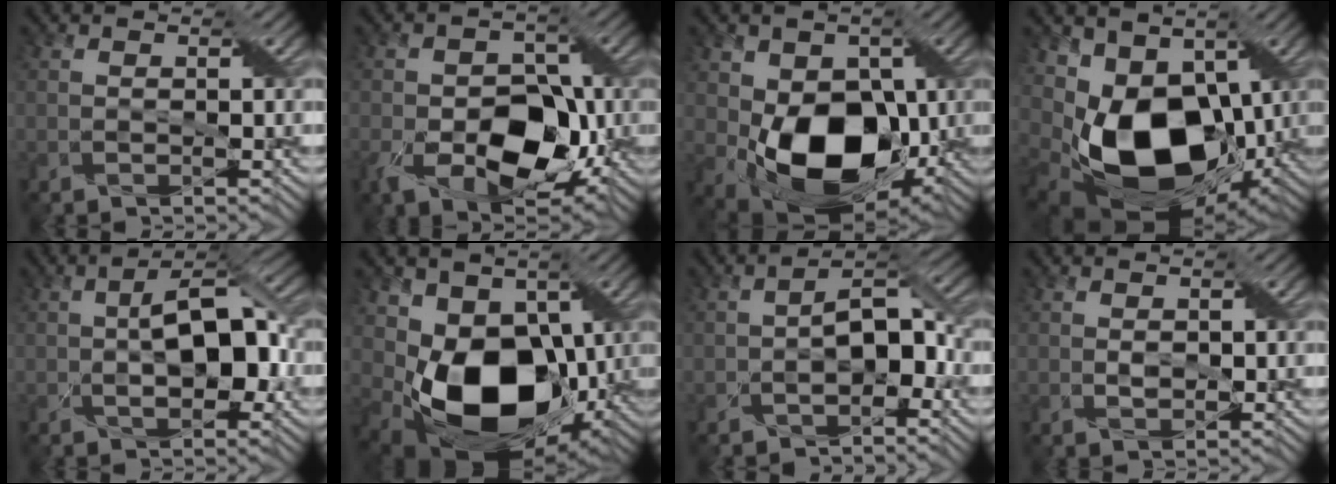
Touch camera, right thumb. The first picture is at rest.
{"total": 12.1, "force": [-3.5, 7.8, 8.5], "torque": [-0.149, -0.028, -0.054]}
{"total": 13.5, "force": [-1.1, 9.4, 9.6], "torque": [-0.168, -0.027, -0.019]}
{"total": 16.4, "force": [-0.2, 11.4, 11.8], "torque": [-0.249, -0.043, 0.001]}
{"total": 8.2, "force": [-0.4, 3.9, 7.2], "torque": [-0.119, 0.009, -0.011]}
{"total": 14.7, "force": [-0.4, 10.5, 10.2], "torque": [-0.188, -0.040, -0.003]}
{"total": 5.2, "force": [-1.7, 2.9, 4.0], "torque": [-0.060, 0.011, -0.031]}
{"total": 1.4, "force": [0.2, 1.0, 1.0], "torque": [-0.024, 0.000, 0.008]}